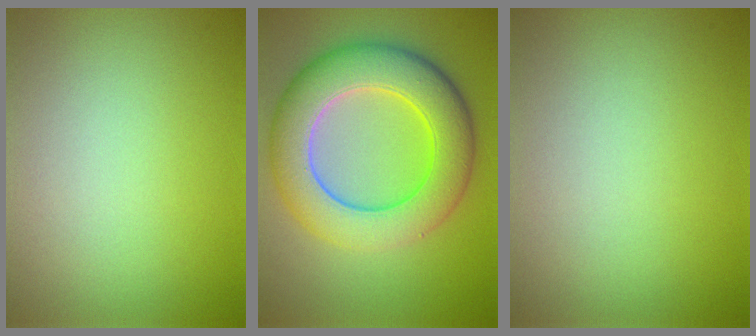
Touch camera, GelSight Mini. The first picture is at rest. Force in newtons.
{"total": 8.9, "press": 8.9, "slide": 0.2}
{"total": 0.0}